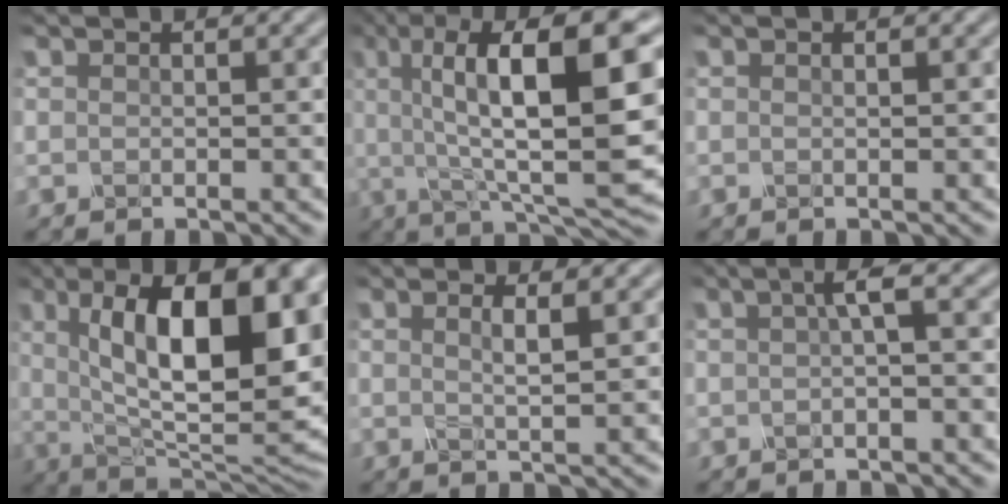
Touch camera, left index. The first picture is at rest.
{"total": 13.3, "force": [2.7, 3.3, 12.6], "torque": [-0.188, 0.011, 0.050]}
{"total": 0.0}
{"total": 15.1, "force": [3.1, 5.7, 13.7], "torque": [-0.196, 0.001, 0.048]}
{"total": 1.8, "force": [0.2, 0.3, 1.7], "torque": [-0.032, 0.000, 0.007]}
{"total": 2.0, "force": [-0.2, 0.2, 2.0], "torque": [-0.035, 0.007, -0.001]}